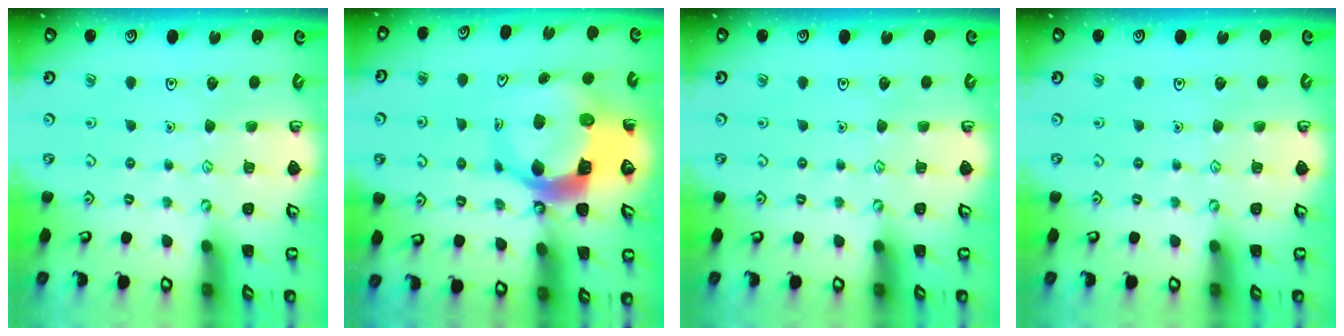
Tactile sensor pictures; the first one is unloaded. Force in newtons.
{"total": 10.9, "press": 10.7, "slide": 1.7}
{"total": 0.0}
{"total": 0.0}